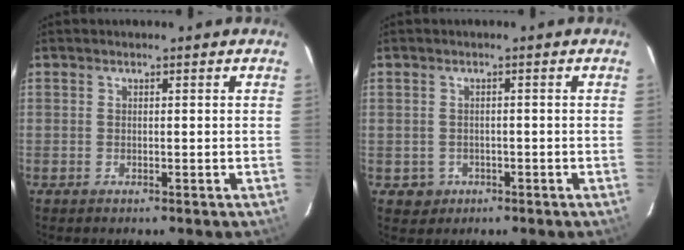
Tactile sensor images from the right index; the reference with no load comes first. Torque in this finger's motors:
{"motor_torque": [-0.03, -0.06, -0.26, -0.10]}